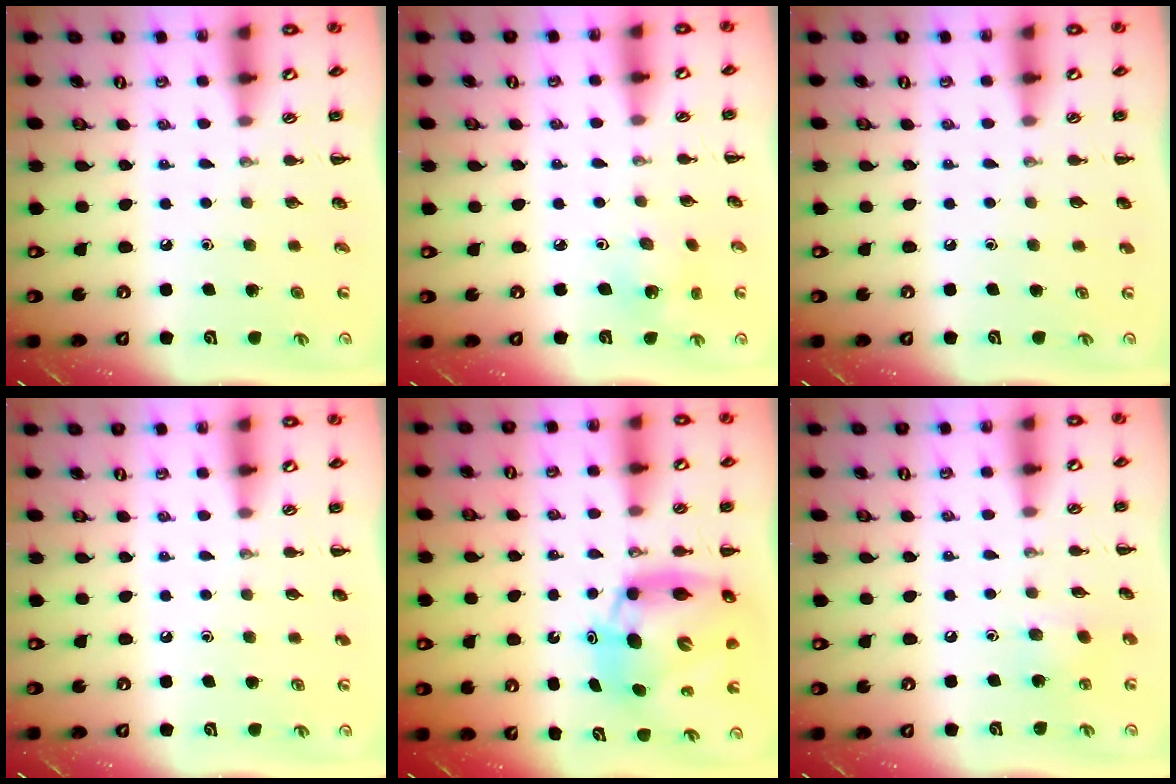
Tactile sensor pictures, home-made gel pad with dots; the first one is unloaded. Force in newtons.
{"total": 2.1, "press": 2.0, "slide": 0.7}
{"total": 0.0}
{"total": 0.0}
{"total": 12.9, "press": 12.4, "slide": 3.6}
{"total": 5.9, "press": 5.7, "slide": 1.6}